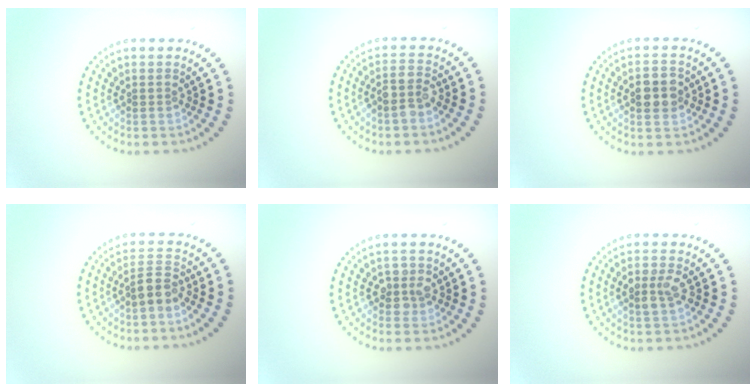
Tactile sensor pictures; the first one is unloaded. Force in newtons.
{"total": 2.2, "press": 2.0, "slide": 1.0}
{"total": 3.2, "press": 3.2, "slide": 0.1}
{"total": 2.4, "press": 2.0, "slide": 1.2}
{"total": 2.2, "press": 2.1, "slide": 0.7}
{"total": 2.5, "press": 2.5, "slide": 0.4}